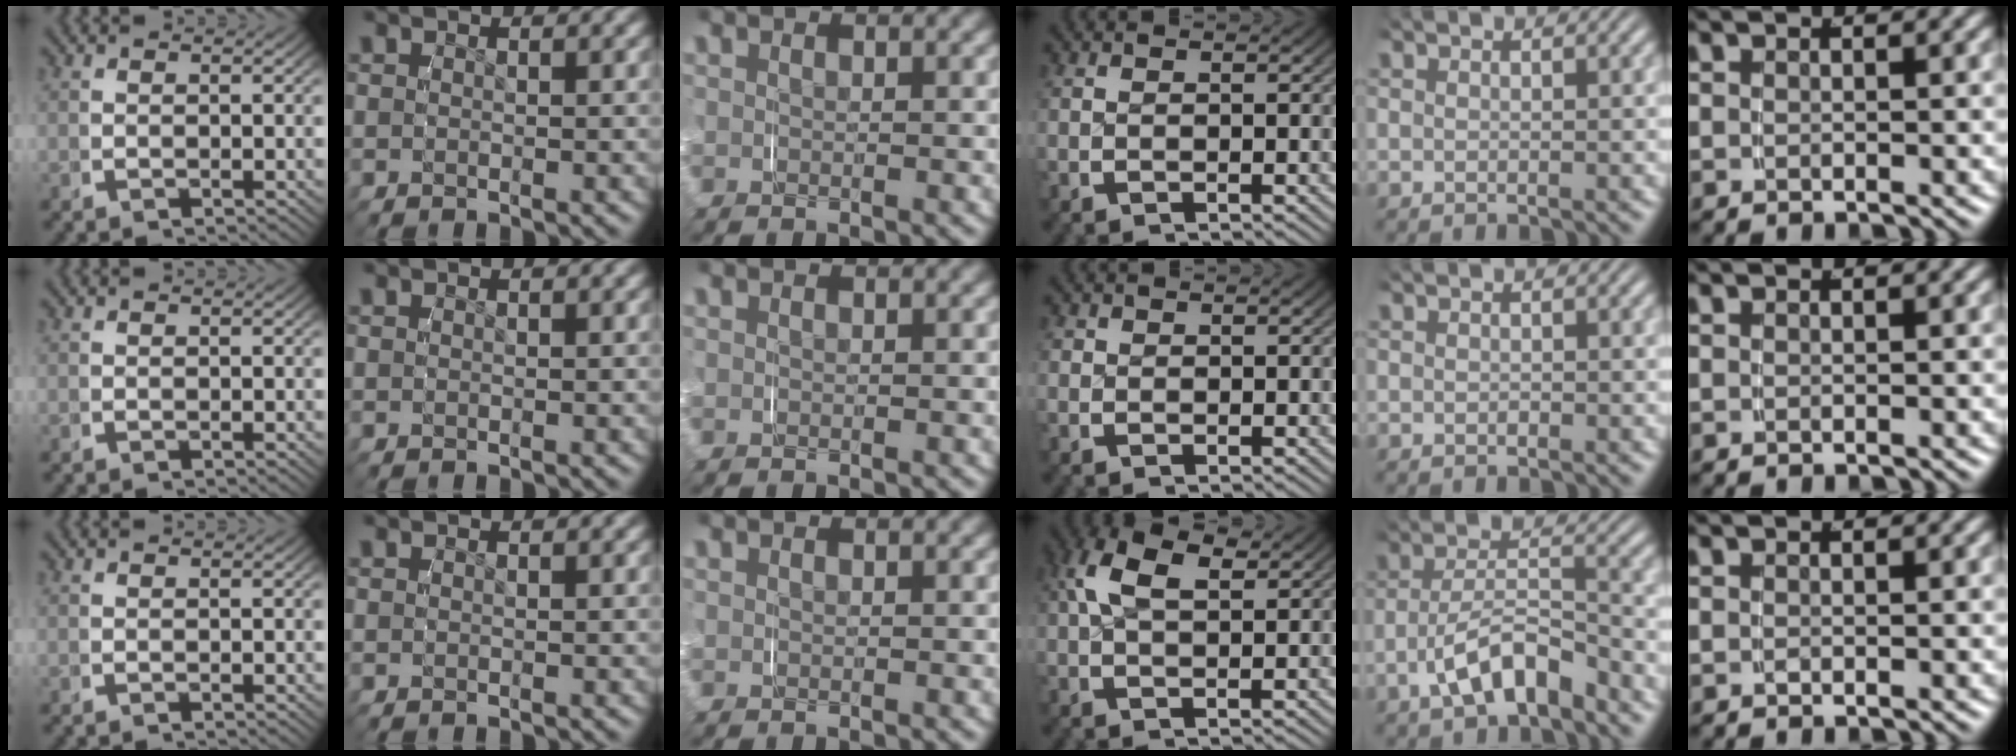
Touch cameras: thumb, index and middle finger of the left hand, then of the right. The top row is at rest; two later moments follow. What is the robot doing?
{"motion": "grasp_and_lifting", "object": "map"}